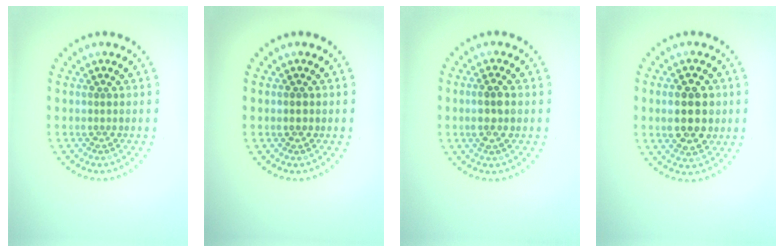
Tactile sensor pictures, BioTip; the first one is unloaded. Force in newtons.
{"total": 1.3, "press": 1.3, "slide": 0.1}
{"total": 2.2, "press": 2.1, "slide": 0.8}
{"total": 5.1, "press": 5.0, "slide": 0.3}